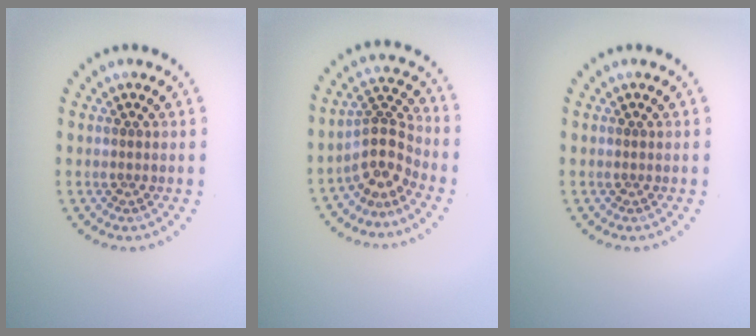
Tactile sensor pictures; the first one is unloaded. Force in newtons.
{"total": 3.7, "press": 2.7, "slide": 2.4}
{"total": 0.0}